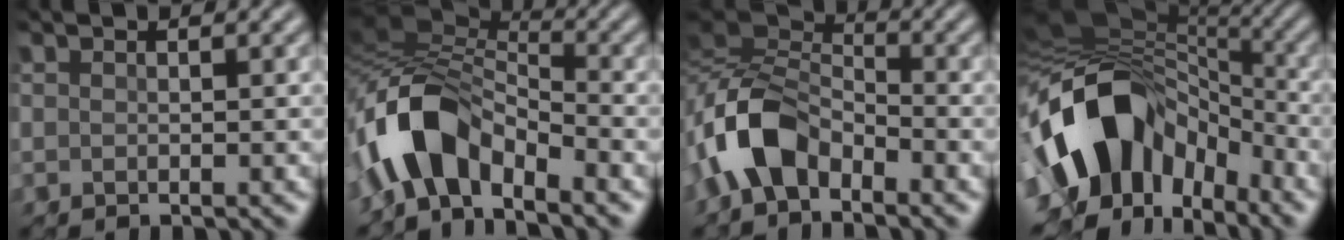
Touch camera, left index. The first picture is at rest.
{"total": 7.1, "force": [-4.0, 3.2, 4.9], "torque": [-0.095, 0.013, -0.083]}
{"total": 5.8, "force": [-3.5, 2.9, 3.6], "torque": [-0.080, 0.007, -0.082]}
{"total": 14.1, "force": [-4.7, 9.7, 9.0], "torque": [-0.171, -0.004, -0.089]}